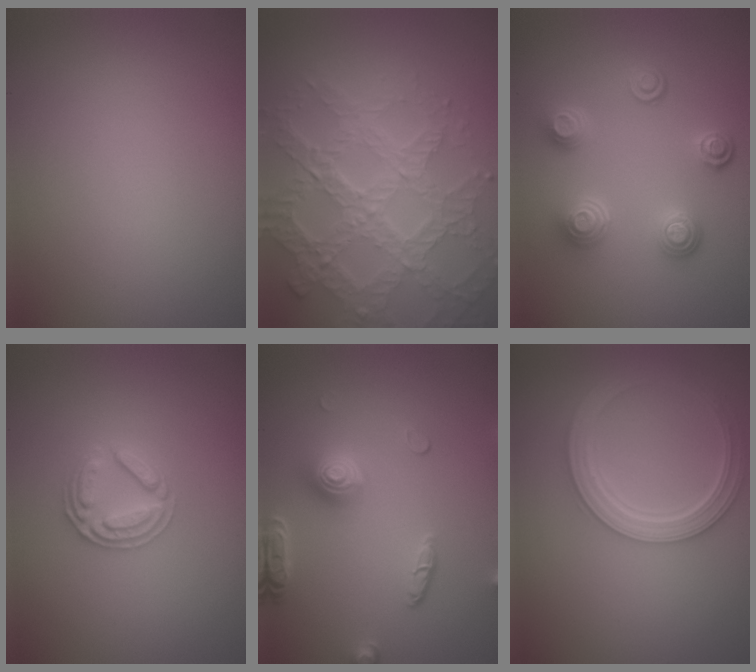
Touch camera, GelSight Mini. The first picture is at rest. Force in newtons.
{"total": 7.8, "press": 6.1, "slide": 4.9}
{"total": 4.1, "press": 3.4, "slide": 2.3}
{"total": 2.7, "press": 2.7, "slide": 0.6}
{"total": 4.1, "press": 3.5, "slide": 2.1}
{"total": 5.0, "press": 3.9, "slide": 3.1}